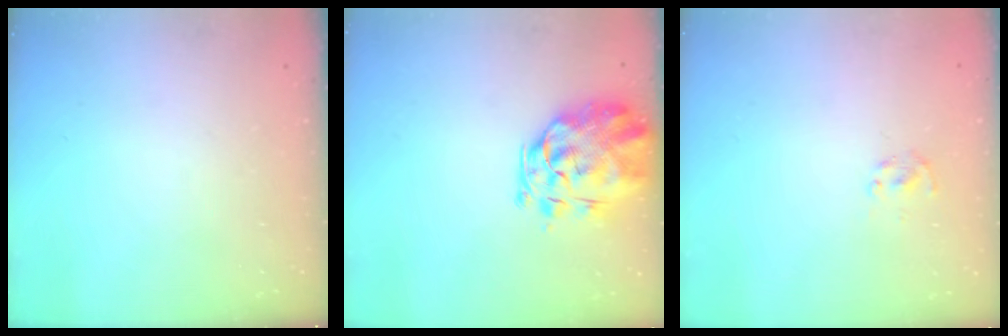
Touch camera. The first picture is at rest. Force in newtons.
{"total": 2.5, "press": 2.3, "slide": 1.0}
{"total": 2.0, "press": 1.8, "slide": 0.7}